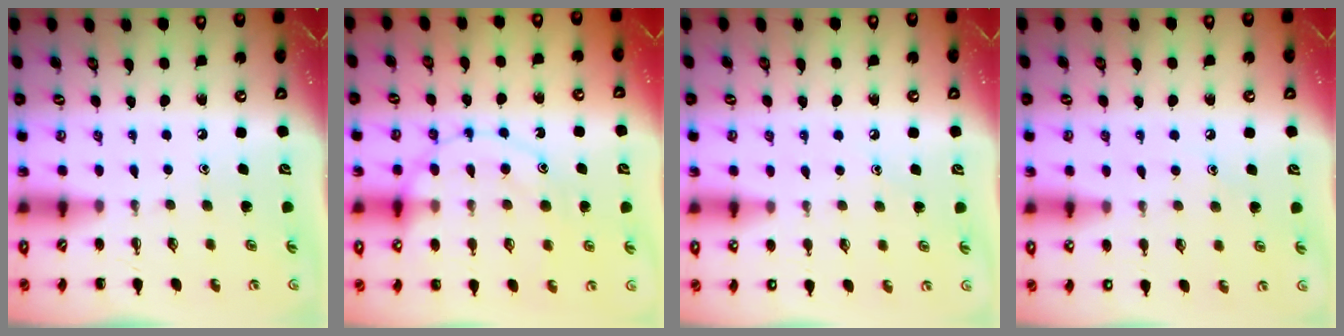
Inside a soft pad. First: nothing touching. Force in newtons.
{"total": 14.1, "press": 14.0, "slide": 1.6}
{"total": 5.7, "press": 5.4, "slide": 1.6}
{"total": 6.6, "press": 6.5, "slide": 1.2}